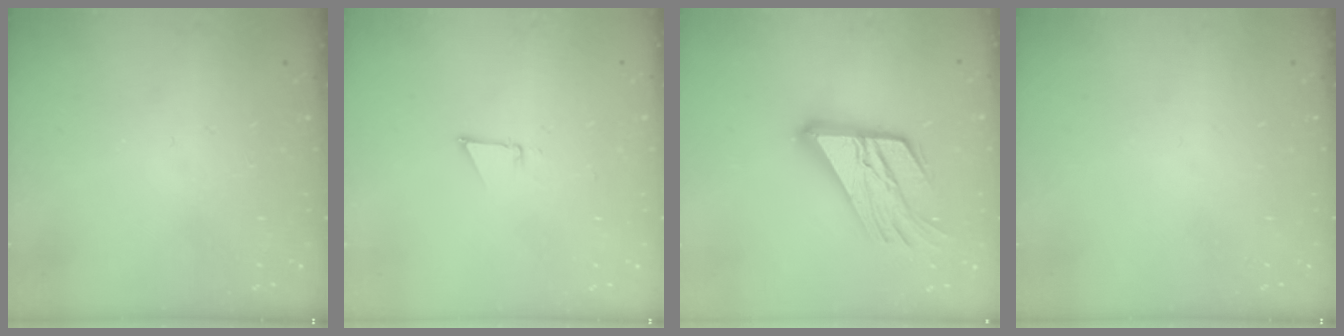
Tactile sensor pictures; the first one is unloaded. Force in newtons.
{"total": 3.0, "press": 2.9, "slide": 0.8}
{"total": 20.1, "press": 20.0, "slide": 2.1}
{"total": 0.0}